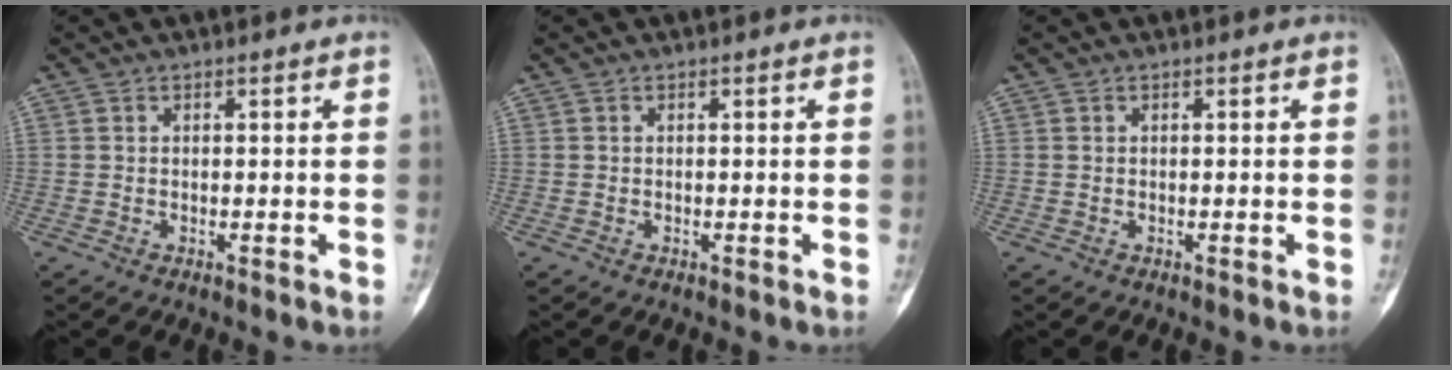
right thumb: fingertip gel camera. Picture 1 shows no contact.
{"total": 0.0}
{"total": 0.0}